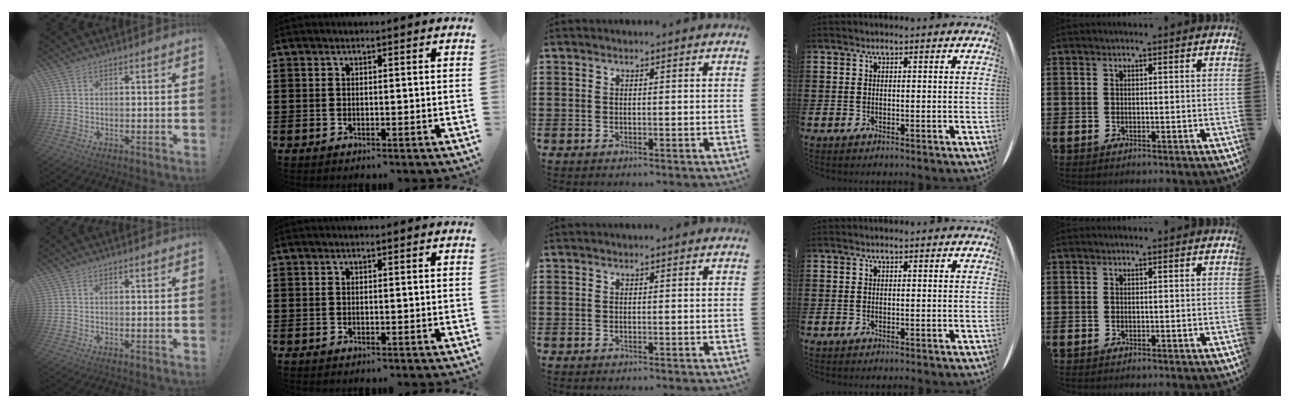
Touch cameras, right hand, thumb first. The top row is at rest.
{}